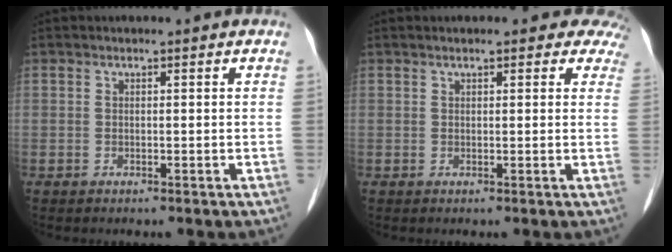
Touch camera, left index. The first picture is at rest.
{"total": 6.7, "force": [5.8, 2.5, 2.3], "torque": [-0.002, 0.008, 0.048]}